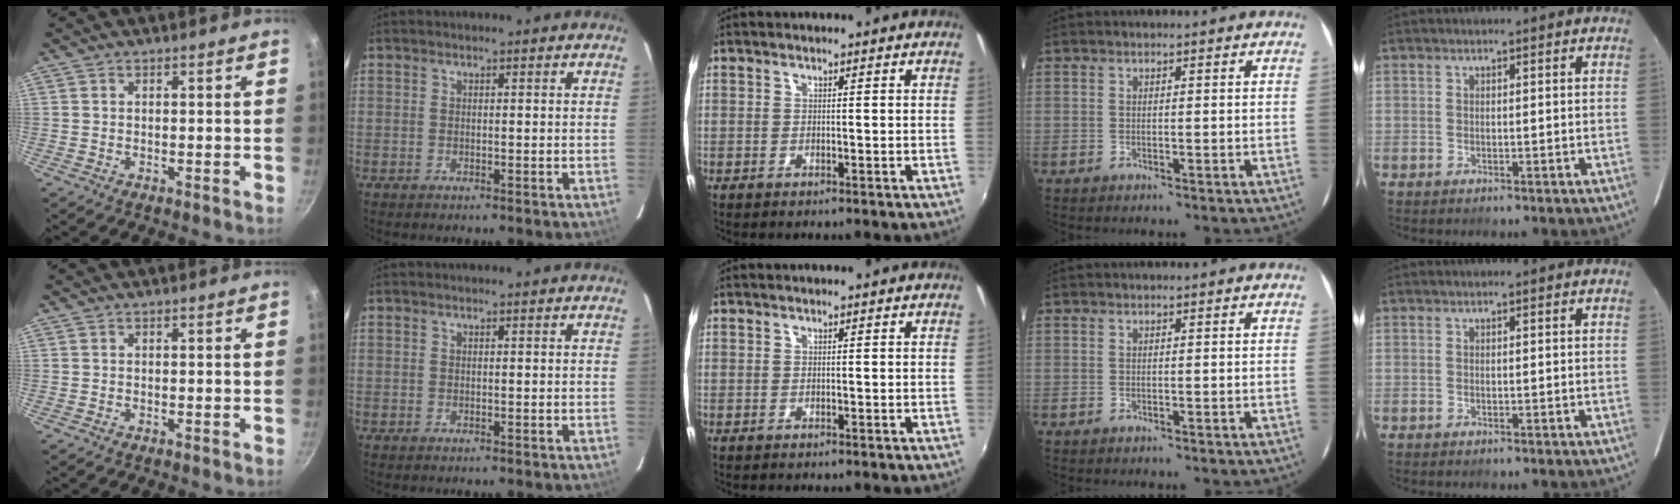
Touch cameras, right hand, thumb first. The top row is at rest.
{}